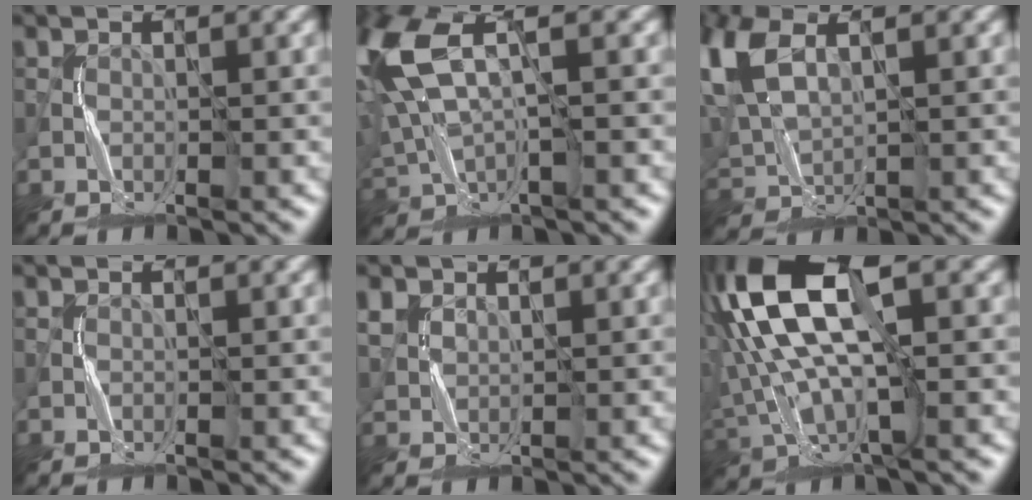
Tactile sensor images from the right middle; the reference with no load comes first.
{"total": 8.8, "force": [2.8, 4.2, 7.2], "torque": [-0.188, 0.010, 0.053]}
{"total": 6.9, "force": [3.2, 3.8, 4.9], "torque": [-0.146, 0.012, 0.064]}
{"total": 0.0}
{"total": 1.6, "force": [1.3, 0.9, 0.0], "torque": [0.002, 0.002, 0.030]}
{"total": 12.9, "force": [2.2, 5.7, 11.4], "torque": [-0.241, 0.013, 0.040]}